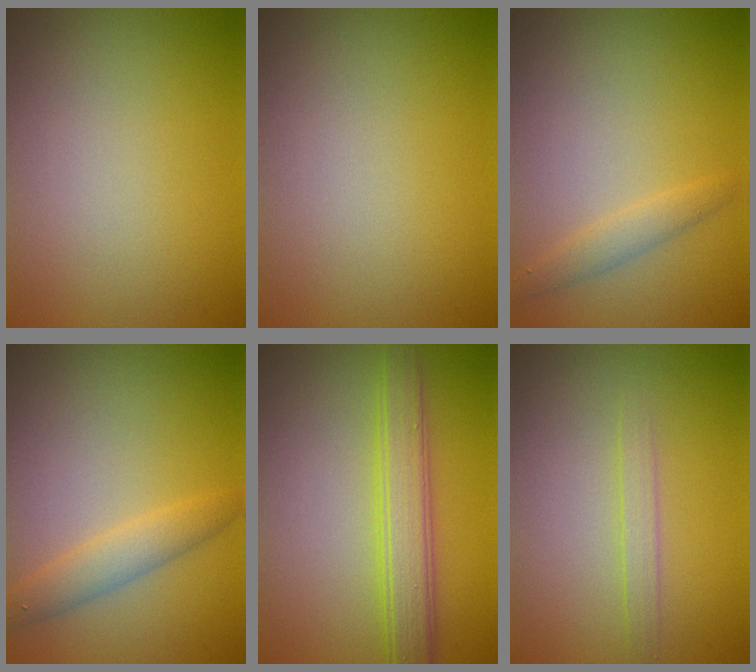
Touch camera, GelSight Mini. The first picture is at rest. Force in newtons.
{"total": 0.0}
{"total": 1.5, "press": 1.5, "slide": 0.1}
{"total": 2.5, "press": 2.5, "slide": 0.2}
{"total": 4.0, "press": 4.0, "slide": 0.1}
{"total": 1.2, "press": 1.2, "slide": 0.0}